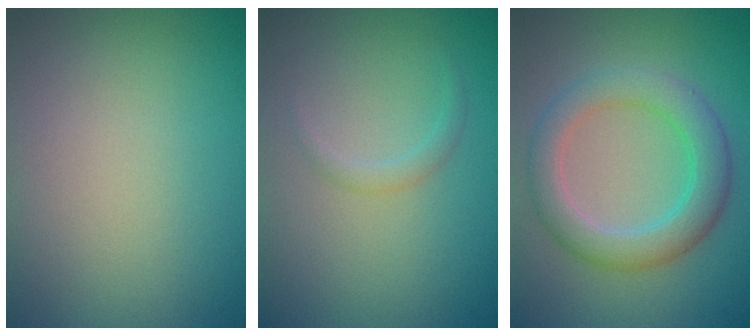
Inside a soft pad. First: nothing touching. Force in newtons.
{"total": 0.9, "press": 0.9, "slide": 0.1}
{"total": 4.6, "press": 4.6, "slide": 0.4}